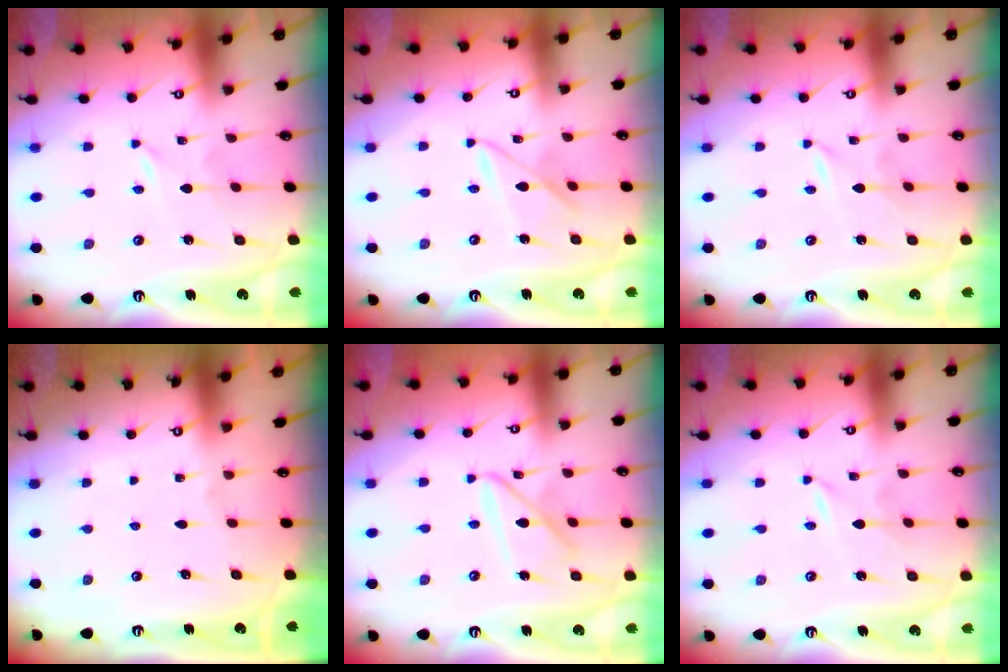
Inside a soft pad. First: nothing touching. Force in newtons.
{"total": 6.9, "press": 6.9, "slide": 0.4}
{"total": 0.0}
{"total": 0.0}
{"total": 10.4, "press": 10.4, "slide": 1.0}
{"total": 0.0}